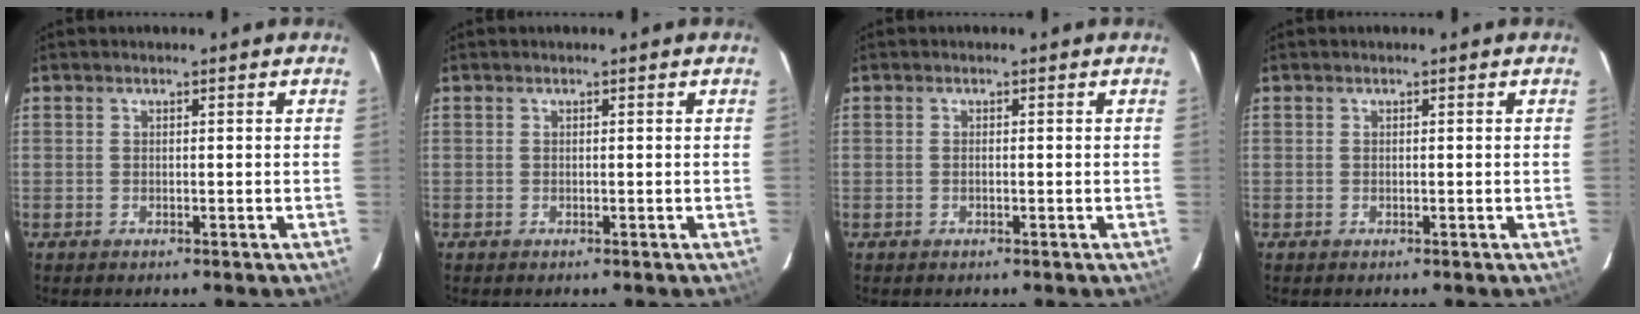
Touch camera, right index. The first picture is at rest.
{"total": 0.0}
{"total": 0.5, "force": [-0.1, 0.1, 0.5], "torque": [-0.011, 0.001, -0.002]}
{"total": 0.0}